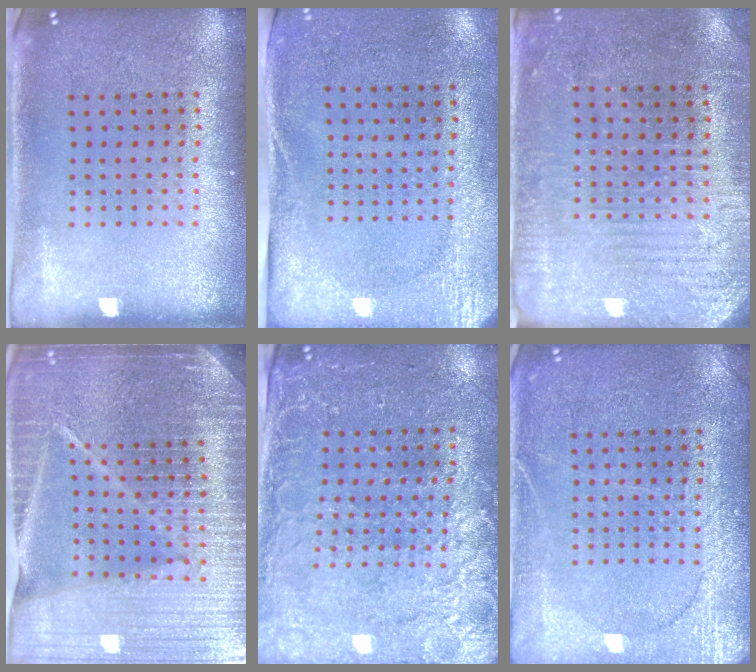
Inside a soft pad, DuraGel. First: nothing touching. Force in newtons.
{"total": 2.7, "press": 2.1, "slide": 1.7}
{"total": 2.9, "press": 2.7, "slide": 0.9}
{"total": 6.2, "press": 5.4, "slide": 3.1}
{"total": 3.0, "press": 2.8, "slide": 1.1}
{"total": 4.3, "press": 4.3, "slide": 0.6}